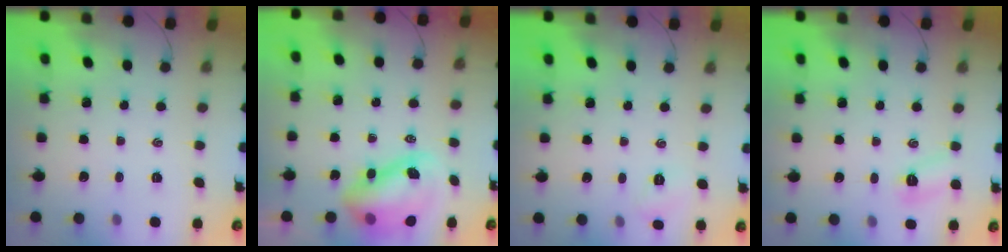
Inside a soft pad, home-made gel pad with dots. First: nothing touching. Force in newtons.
{"total": 9.3, "press": 9.0, "slide": 2.4}
{"total": 2.5, "press": 2.4, "slide": 0.7}
{"total": 4.0, "press": 3.9, "slide": 1.0}